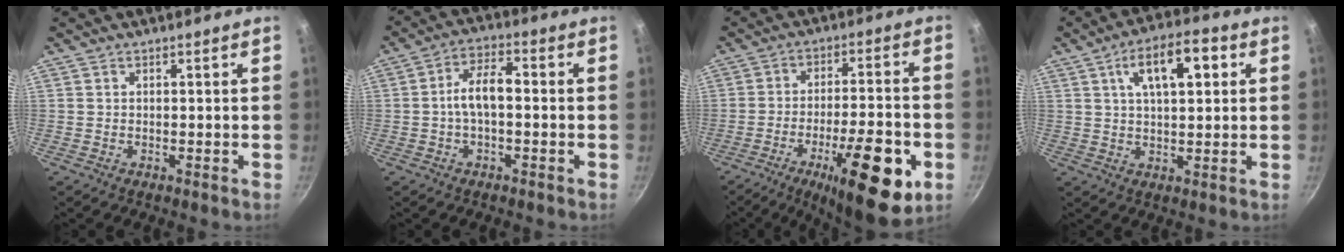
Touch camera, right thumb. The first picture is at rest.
{"total": 6.9, "force": [-0.6, 3.4, 6.0], "torque": [-0.100, 0.031, -0.018]}
{"total": 19.8, "force": [-6.6, 5.2, 17.9], "torque": [-0.262, 0.010, -0.097]}
{"total": 11.6, "force": [3.8, 5.1, 9.7], "torque": [-0.136, 0.010, 0.056]}